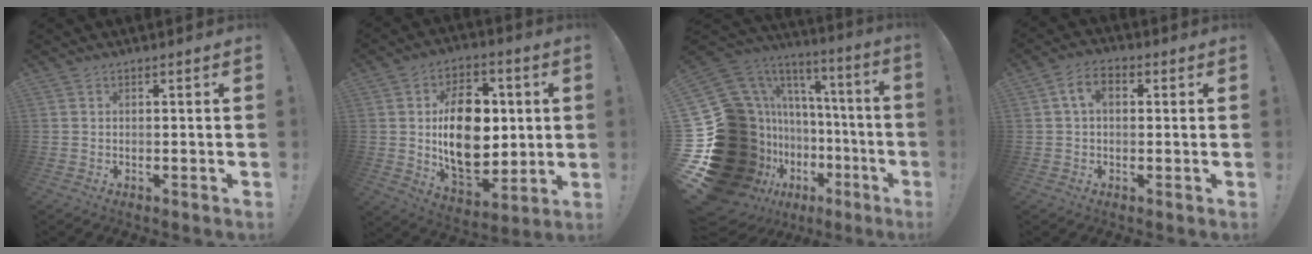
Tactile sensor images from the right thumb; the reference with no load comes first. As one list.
[{"total": 20.8, "force": [1.9, 13.7, 15.5], "torque": [-0.250, -0.014, 0.038]}, {"total": 22.7, "force": [-5.5, 16.5, 14.6], "torque": [-0.216, -0.044, 0.007]}, {"total": 6.4, "force": [1.5, 4.0, 4.7], "torque": [-0.082, 0.008, 0.025]}]